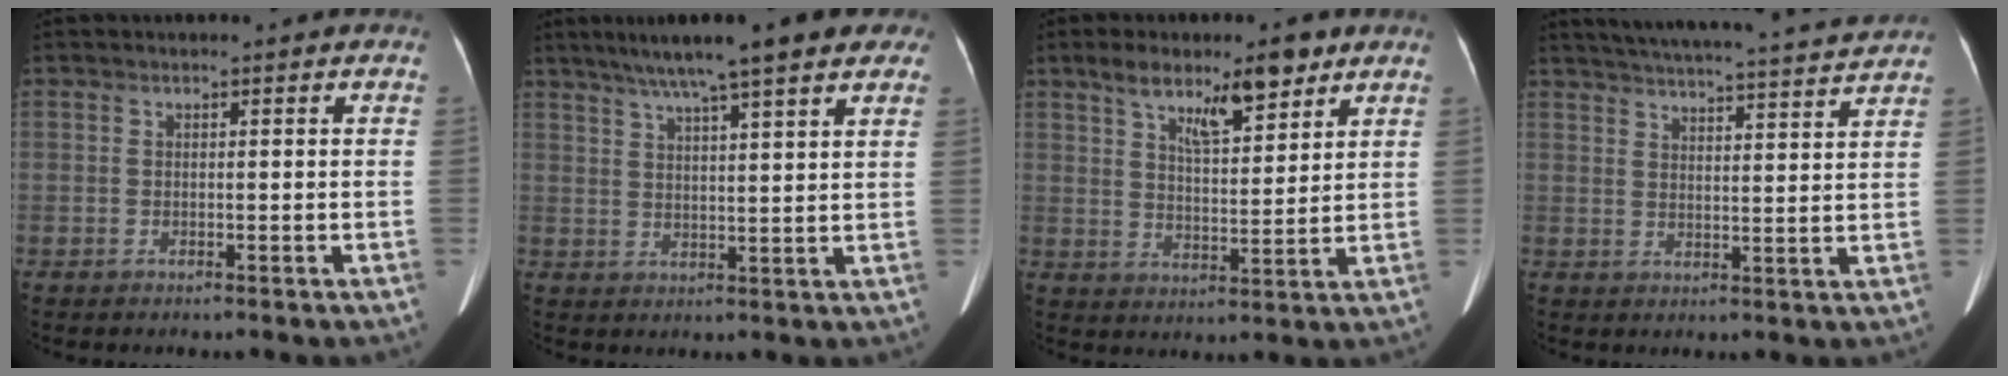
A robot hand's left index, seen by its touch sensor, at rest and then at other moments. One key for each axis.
{"total": 15.4, "fx": 11.5, "fy": 2.0, "fz": 10.1, "tx": -0.149, "ty": 0.039, "tz": 0.149}
{"total": 9.8, "fx": 6.3, "fy": 2.6, "fz": 7.0, "tx": -0.115, "ty": 0.004, "tz": 0.106}
{"total": 19.9, "fx": 18.6, "fy": -0.2, "fz": 7.0, "tx": -0.118, "ty": -0.005, "tz": 0.250}